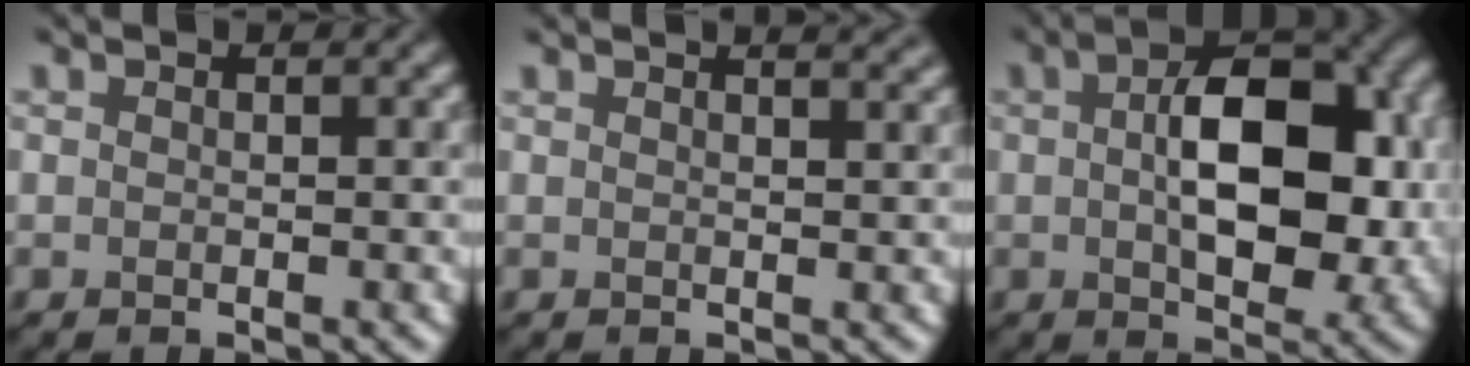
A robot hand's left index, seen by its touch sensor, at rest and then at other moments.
{"total": 4.1, "force": [2.8, 1.8, 2.4], "torque": [0.000, 0.029, 0.000]}
{"total": 10.9, "force": [0.5, 6.0, 9.1], "torque": [-0.141, 0.001, 0.010]}